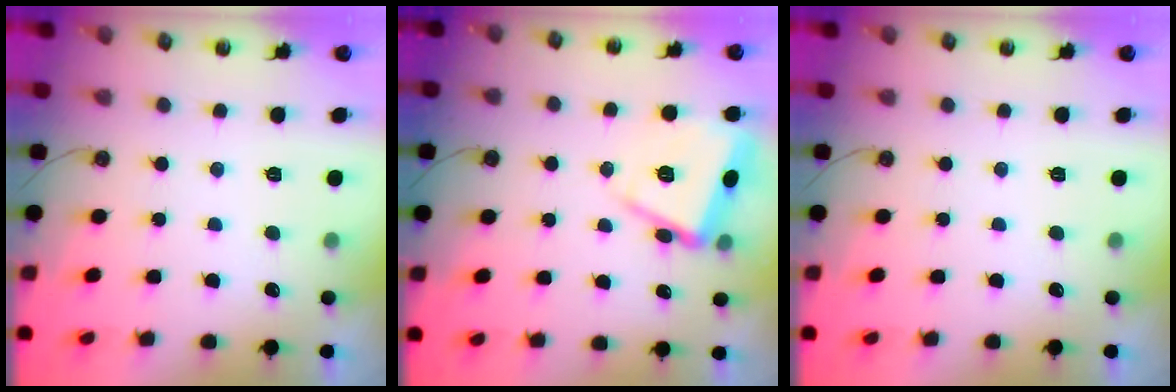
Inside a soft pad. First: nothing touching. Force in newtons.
{"total": 15.0, "press": 15.0, "slide": 0.7}
{"total": 0.0}